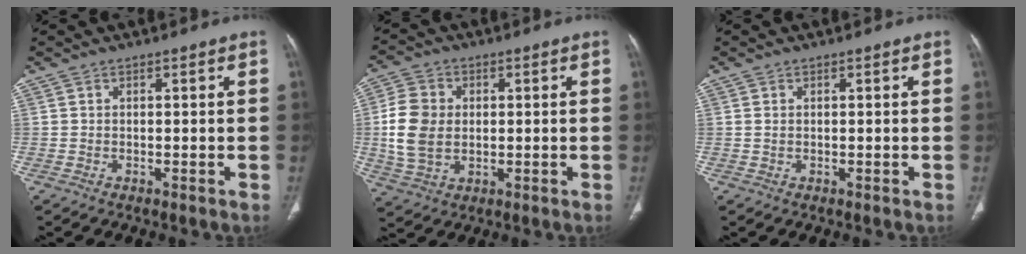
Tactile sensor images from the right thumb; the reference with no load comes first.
{"total": 10.3, "force": [0.3, 7.6, 6.9], "torque": [-0.135, 0.003, 0.007]}
{"total": 0.5, "force": [0.1, 0.3, 0.4], "torque": [-0.010, 0.004, 0.005]}